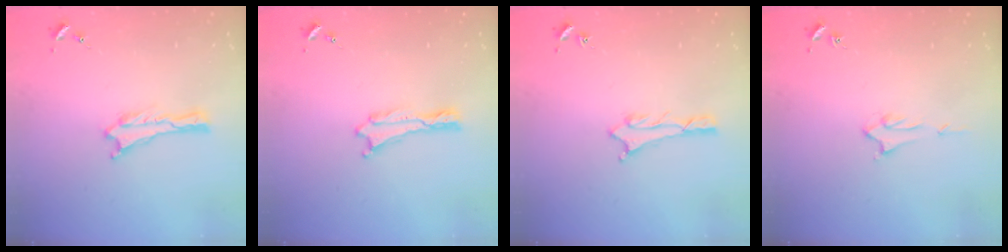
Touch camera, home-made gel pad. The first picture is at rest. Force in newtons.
{"total": 0.0}
{"total": 0.7, "press": 0.7, "slide": 0.2}
{"total": 1.4, "press": 1.4, "slide": 0.2}